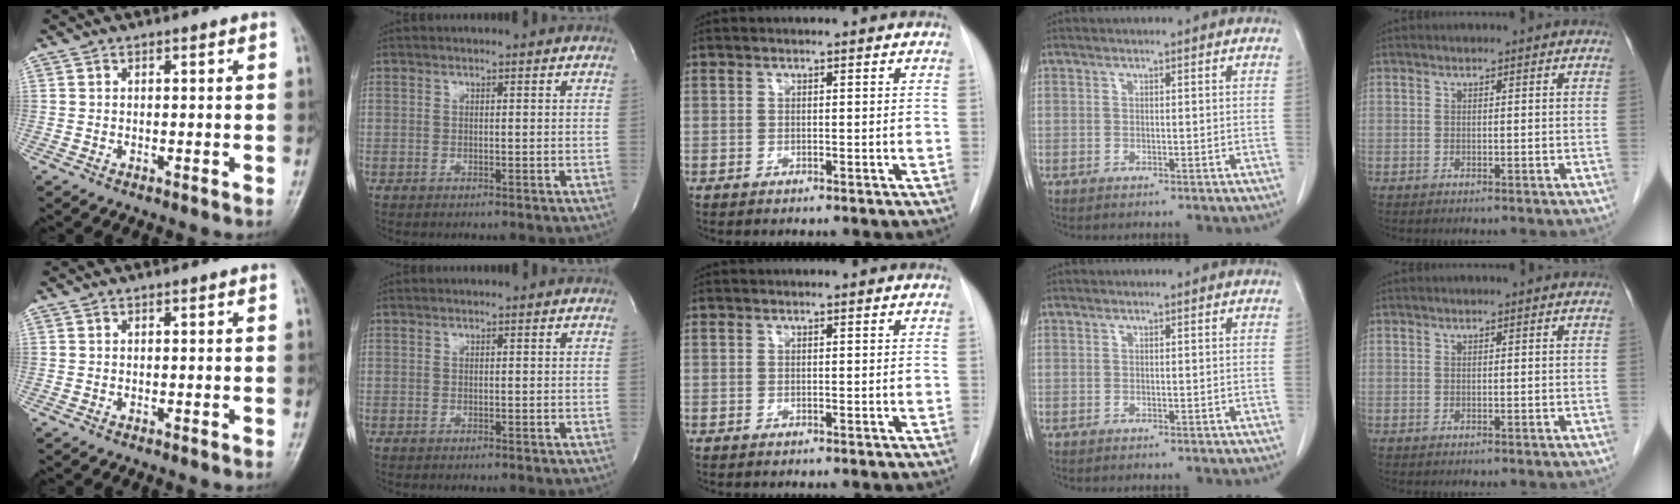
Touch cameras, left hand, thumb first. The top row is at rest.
{}